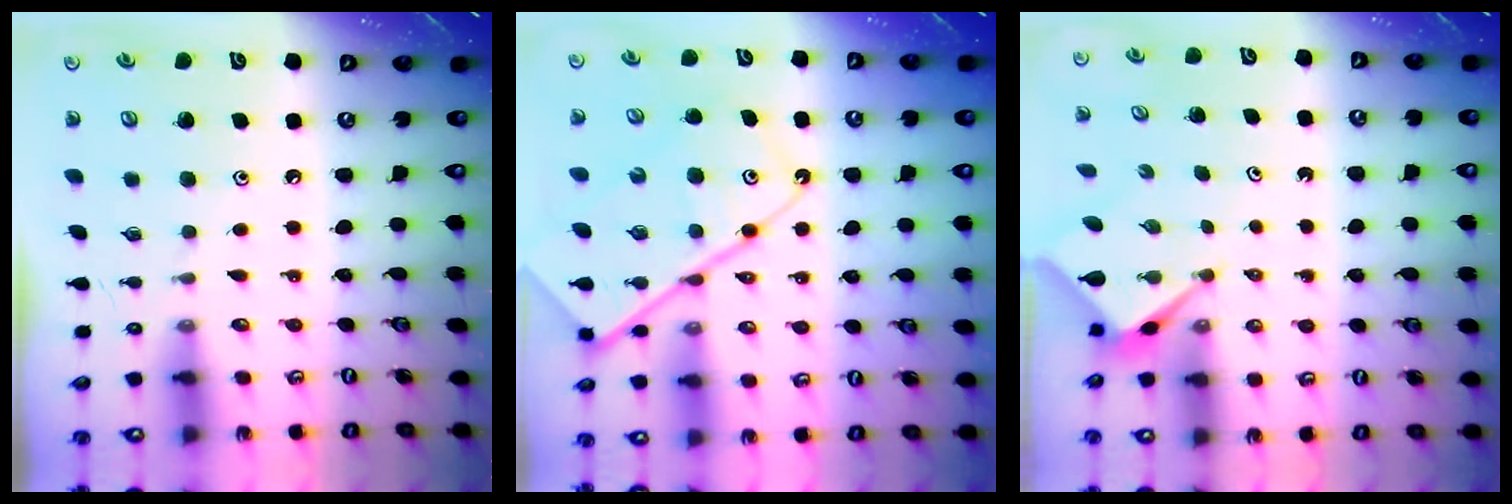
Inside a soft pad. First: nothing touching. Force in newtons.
{"total": 14.7, "press": 14.6, "slide": 1.7}
{"total": 2.7, "press": 2.7, "slide": 0.1}